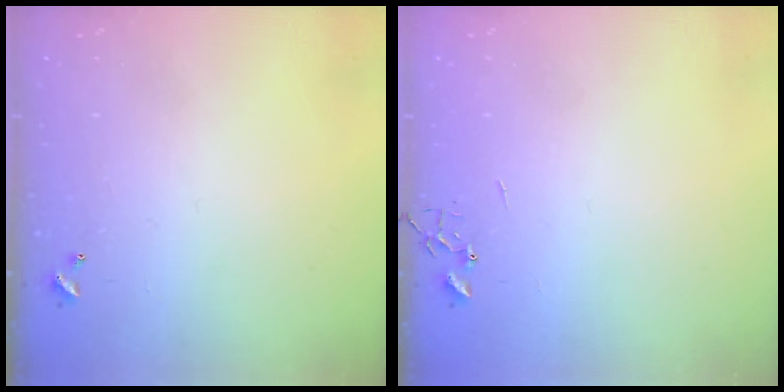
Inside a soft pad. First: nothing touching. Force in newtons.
{"total": 0.0}